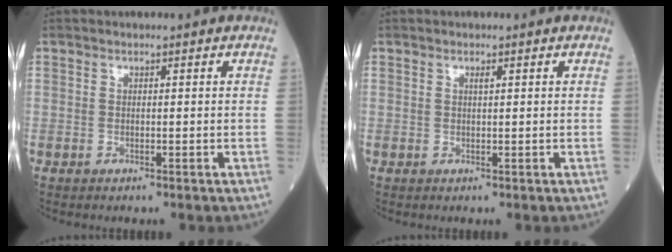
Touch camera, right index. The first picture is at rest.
{"total": 0.5, "force": [0.3, 0.0, 0.5], "torque": [-0.011, -0.001, 0.005]}